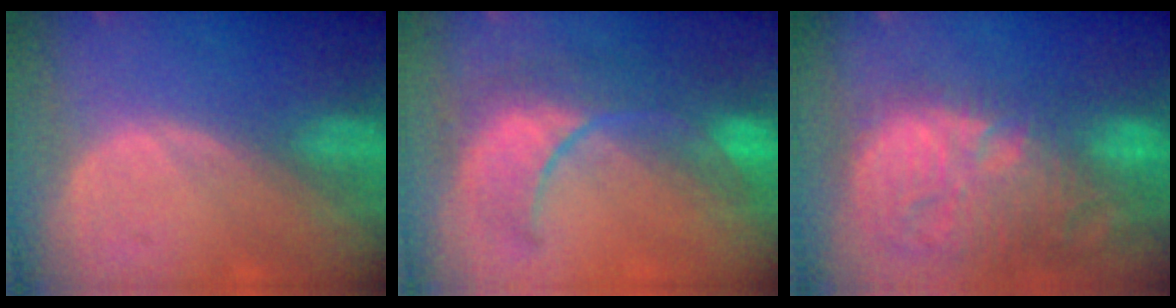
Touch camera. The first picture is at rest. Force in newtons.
{"total": 9.9, "press": 9.3, "slide": 3.5}
{"total": 15.3, "press": 13.3, "slide": 7.5}